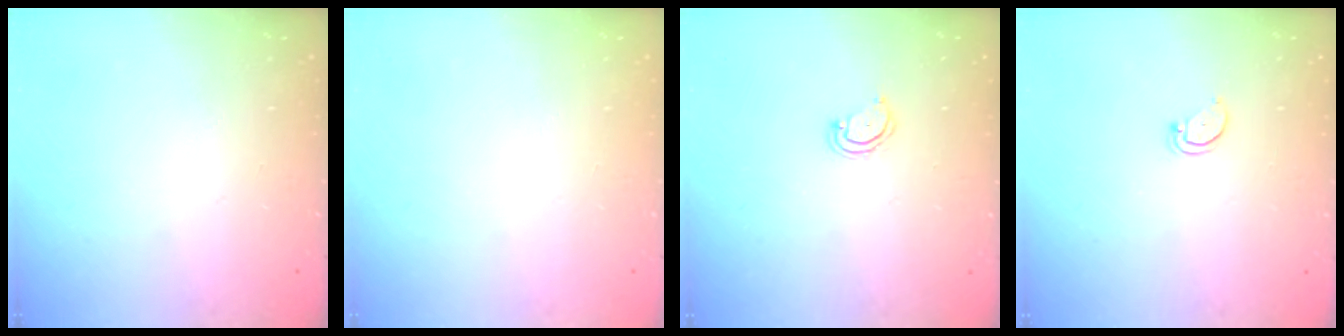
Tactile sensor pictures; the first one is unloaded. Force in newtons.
{"total": 0.0}
{"total": 3.5, "press": 3.5, "slide": 0.3}
{"total": 2.7, "press": 2.7, "slide": 0.2}